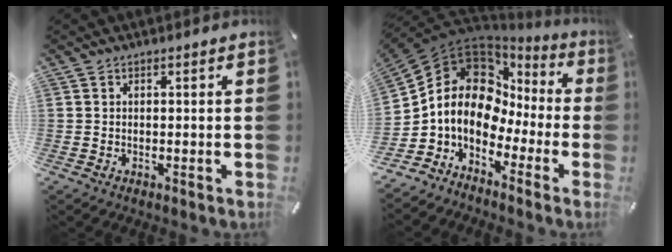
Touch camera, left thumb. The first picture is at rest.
{"total": 12.3, "force": [1.8, 9.7, 7.2], "torque": [-0.162, -0.034, 0.020]}